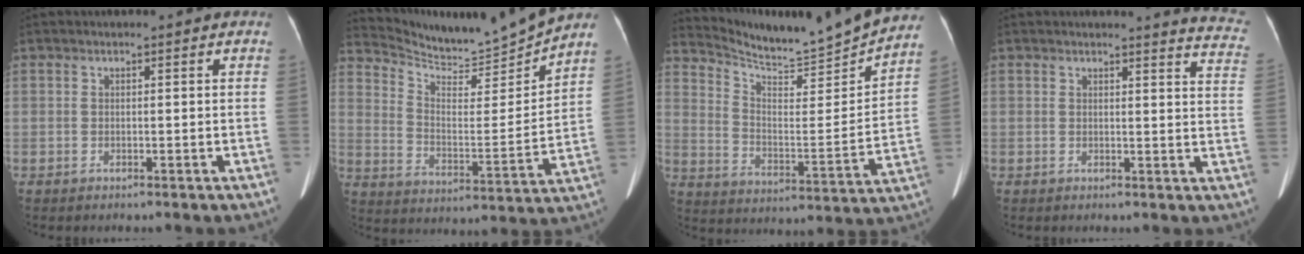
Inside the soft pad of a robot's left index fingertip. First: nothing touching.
{"total": 13.6, "force": [13.4, -1.3, 2.2], "torque": [-0.056, -0.036, 0.220]}
{"total": 18.2, "force": [17.4, -0.8, 5.2], "torque": [-0.105, -0.063, 0.259]}
{"total": 8.9, "force": [8.8, 0.3, 1.5], "torque": [0.006, -0.076, 0.059]}